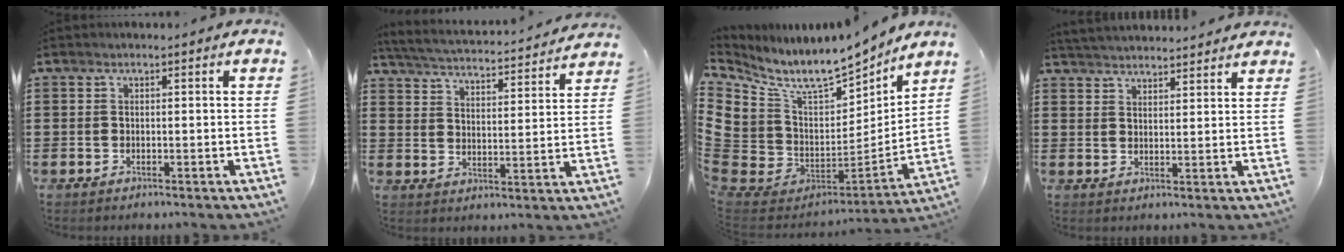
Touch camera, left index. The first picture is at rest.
{"total": 3.5, "force": [3.4, -0.4, 0.8], "torque": [-0.035, -0.031, 0.049]}
{"total": 8.9, "force": [7.3, 3.8, 3.3], "torque": [-0.094, -0.063, 0.129]}
{"total": 3.4, "force": [3.4, 0.0, 0.0], "torque": [-0.012, -0.011, 0.064]}